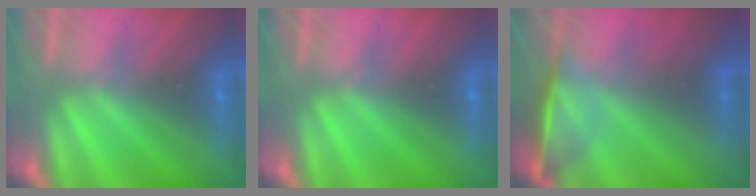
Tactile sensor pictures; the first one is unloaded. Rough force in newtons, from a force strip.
{"total": 0.0}
{"total": 3.7}